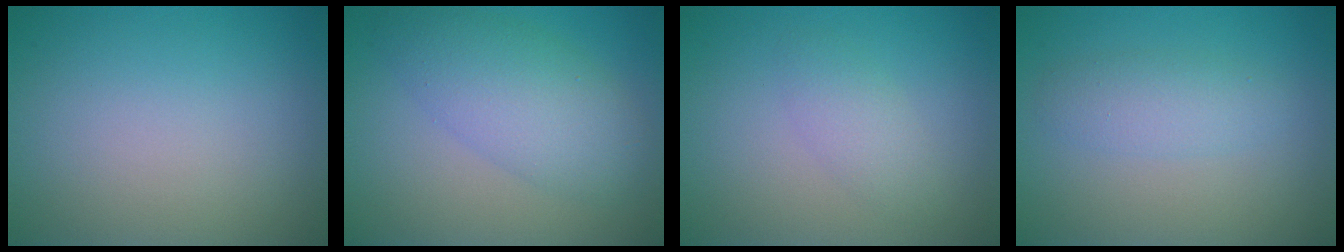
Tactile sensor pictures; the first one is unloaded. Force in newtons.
{"total": 5.6, "press": 5.6, "slide": 0.0}
{"total": 1.8, "press": 1.8, "slide": 0.0}
{"total": 2.4, "press": 2.4, "slide": 0.0}